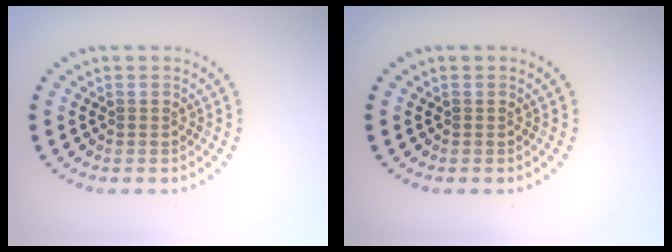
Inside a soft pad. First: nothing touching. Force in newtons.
{"total": 0.0}